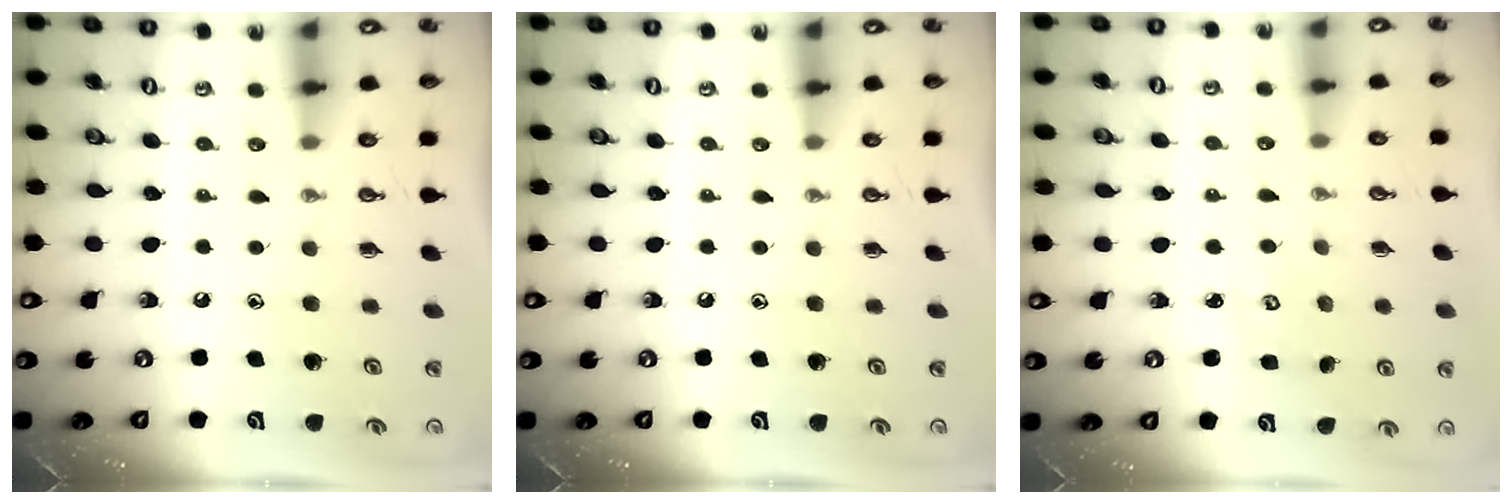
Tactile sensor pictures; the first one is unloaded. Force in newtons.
{"total": 0.0}
{"total": 2.1, "press": 2.1, "slide": 0.2}